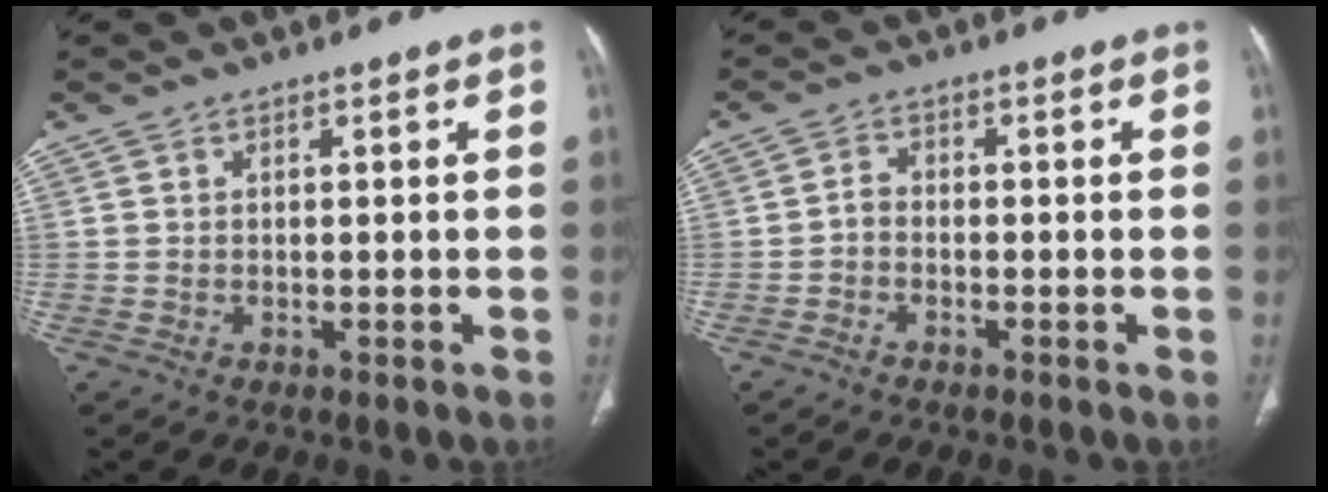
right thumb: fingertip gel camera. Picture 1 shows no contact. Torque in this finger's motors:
{"motor_torque": [0.14, -0.08, -0.14, 0.03, 0.00]}